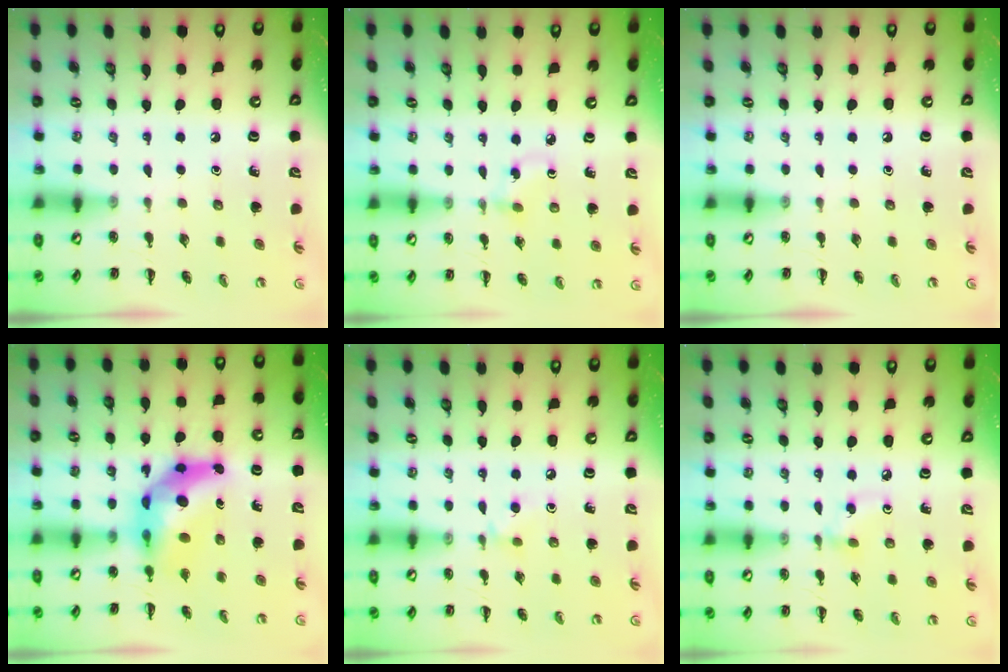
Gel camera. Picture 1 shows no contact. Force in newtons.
{"total": 3.0, "press": 2.8, "slide": 1.2}
{"total": 0.0}
{"total": 8.8, "press": 8.2, "slide": 3.2}
{"total": 4.0, "press": 3.8, "slide": 1.5}
{"total": 3.3, "press": 3.2, "slide": 0.7}